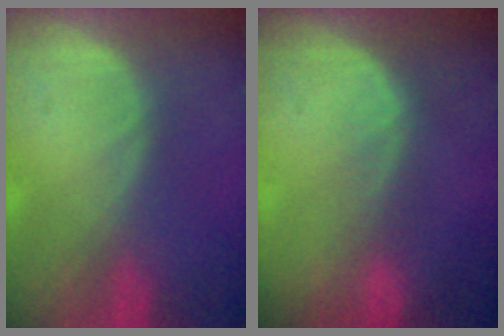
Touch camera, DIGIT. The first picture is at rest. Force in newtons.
{"total": 2.3, "press": 1.6, "slide": 1.6}